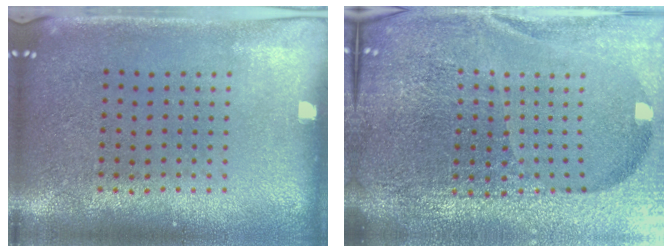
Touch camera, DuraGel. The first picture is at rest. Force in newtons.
{"total": 6.9, "press": 6.0, "slide": 3.5}